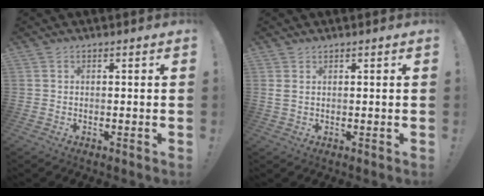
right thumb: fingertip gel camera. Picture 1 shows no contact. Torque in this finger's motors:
{"motor_torque": [-0.23, 0.08, -0.29, 0.24, 0.00]}